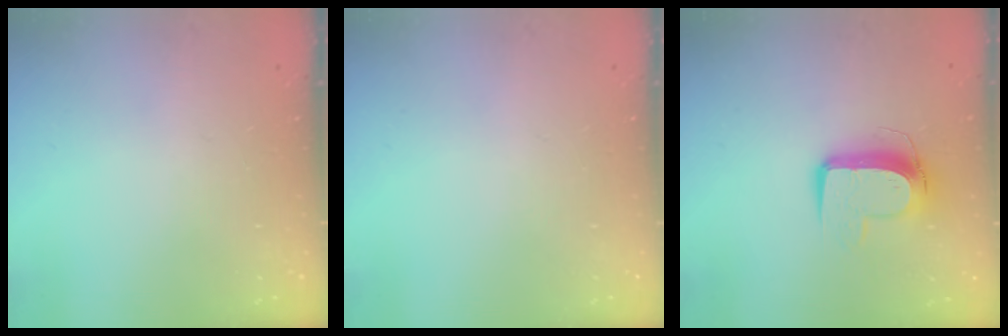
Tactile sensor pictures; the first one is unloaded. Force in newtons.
{"total": 0.0}
{"total": 10.6, "press": 10.6, "slide": 0.6}